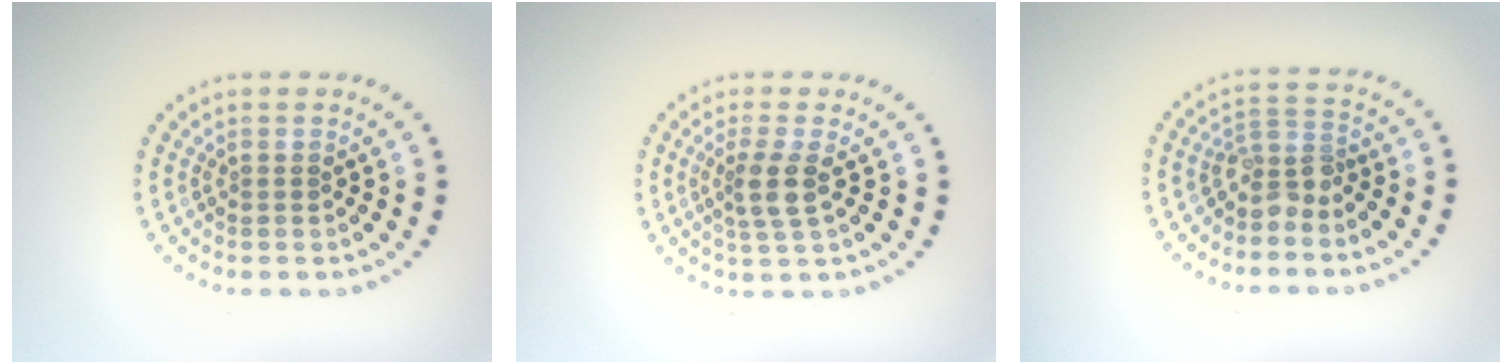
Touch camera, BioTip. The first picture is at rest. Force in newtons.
{"total": 2.6, "press": 2.2, "slide": 1.5}
{"total": 2.6, "press": 1.9, "slide": 1.7}